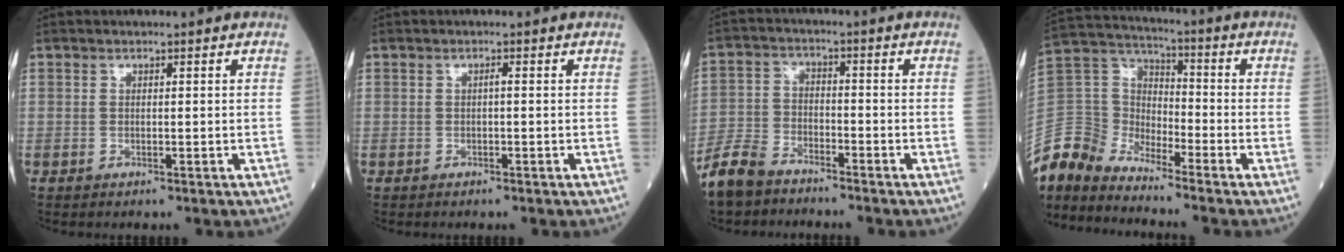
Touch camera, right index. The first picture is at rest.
{"total": 0.5, "force": [-0.1, 0.0, 0.5], "torque": [-0.010, 0.001, -0.001]}
{"total": 7.3, "force": [-6.2, 2.7, 2.5], "torque": [-0.062, -0.015, -0.126]}
{"total": 11.6, "force": [-11.0, 3.4, 1.5], "torque": [-0.052, 0.047, -0.225]}